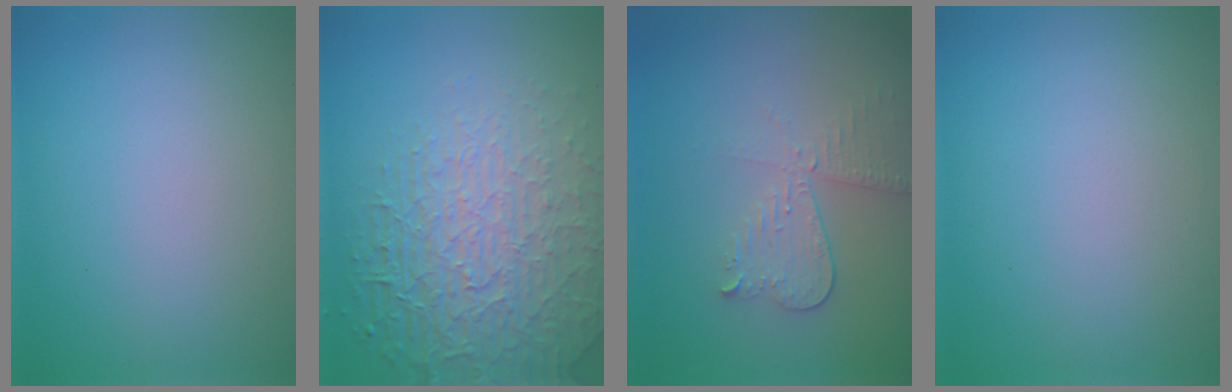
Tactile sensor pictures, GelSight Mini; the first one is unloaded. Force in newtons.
{"total": 8.3, "press": 5.7, "slide": 6.1}
{"total": 3.0, "press": 2.7, "slide": 1.4}
{"total": 0.0}